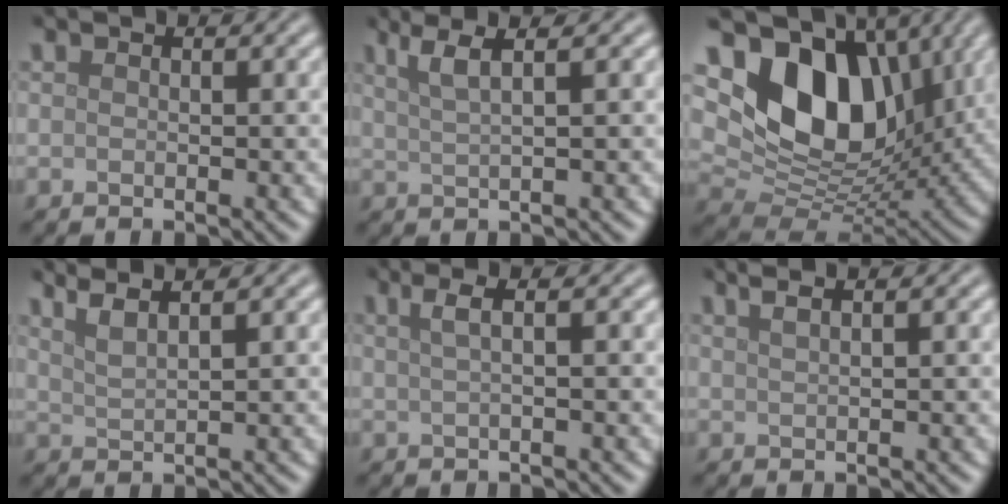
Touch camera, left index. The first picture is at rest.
{"total": 3.3, "force": [1.9, 0.8, 2.6], "torque": [-0.033, 0.012, 0.026]}
{"total": 13.7, "force": [4.6, 8.9, 9.3], "torque": [-0.148, 0.005, 0.078]}
{"total": 3.3, "force": [2.5, 0.9, 2.0], "torque": [-0.021, 0.015, 0.025]}
{"total": 2.4, "force": [0.8, 0.8, 2.1], "torque": [-0.030, 0.005, 0.004]}
{"total": 3.7, "force": [2.3, 1.7, 2.3], "torque": [-0.015, 0.027, 0.005]}